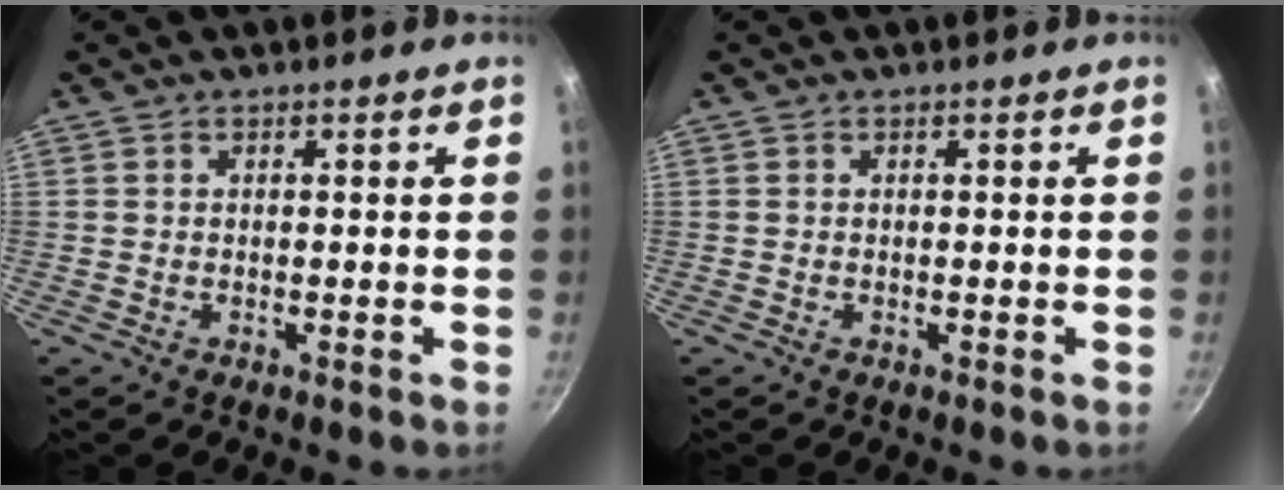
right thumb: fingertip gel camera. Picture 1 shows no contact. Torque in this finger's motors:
{"motor_torque": [0.08, -0.02, 0.12, 0.09, 0.01]}